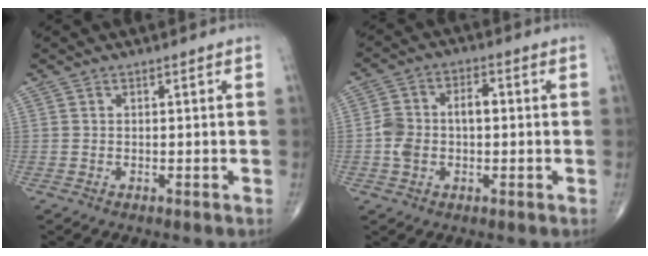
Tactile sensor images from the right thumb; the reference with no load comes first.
{"total": 7.9, "force": [-0.3, 5.0, 6.0], "torque": [-0.114, 0.031, -0.006]}